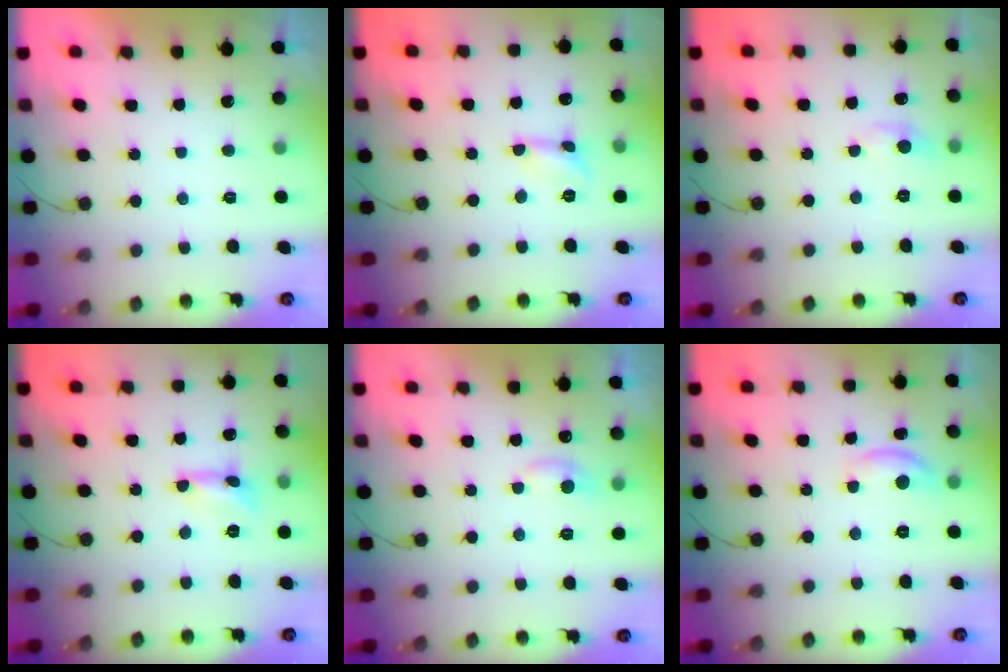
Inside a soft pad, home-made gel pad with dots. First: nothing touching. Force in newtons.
{"total": 2.8, "press": 2.7, "slide": 0.3}
{"total": 3.4, "press": 3.4, "slide": 0.4}
{"total": 1.7, "press": 1.7, "slide": 0.1}
{"total": 4.9, "press": 4.8, "slide": 0.6}
{"total": 6.1, "press": 6.1, "slide": 0.5}